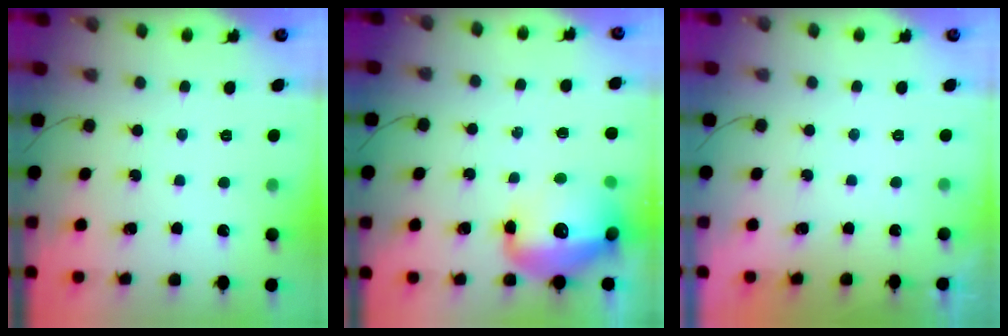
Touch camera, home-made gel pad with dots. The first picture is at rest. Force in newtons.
{"total": 16.7, "press": 16.3, "slide": 3.4}
{"total": 1.8, "press": 0.1, "slide": 1.8}